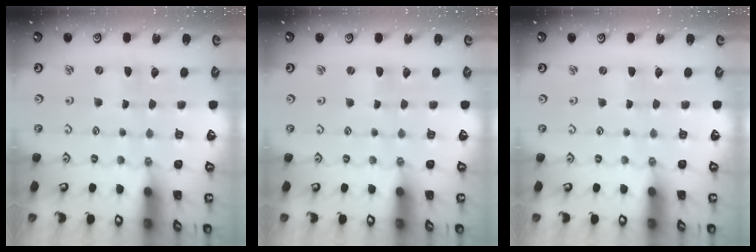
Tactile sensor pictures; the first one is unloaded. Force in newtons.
{"total": 0.0}
{"total": 0.0}